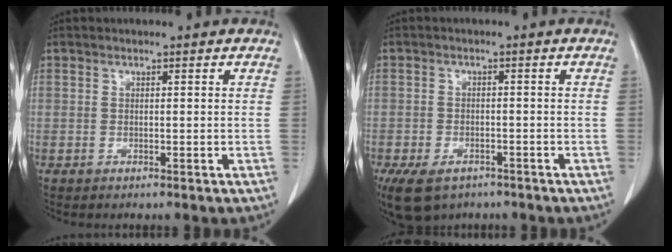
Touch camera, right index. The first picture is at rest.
{"total": 8.4, "force": [-5.6, 4.8, 4.0], "torque": [-0.084, -0.006, -0.085]}